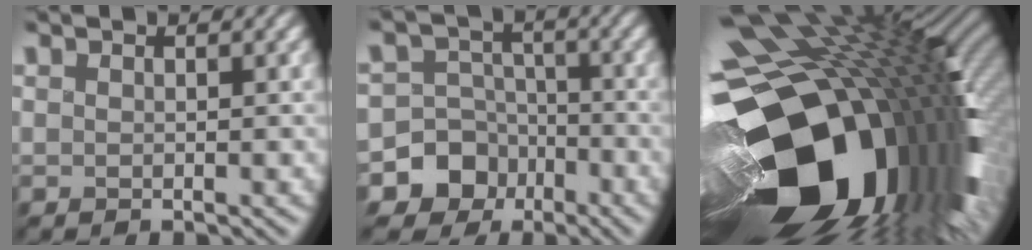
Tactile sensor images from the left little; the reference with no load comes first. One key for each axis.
{"total": 8.0, "fx": -5.0, "fy": 6.2, "fz": 0.6, "tx": 0.003, "ty": -0.017, "tz": -0.102}
{"total": 21.1, "fx": -6.9, "fy": 13.2, "fz": 15.0, "tx": -0.286, "ty": -0.038, "tz": -0.096}